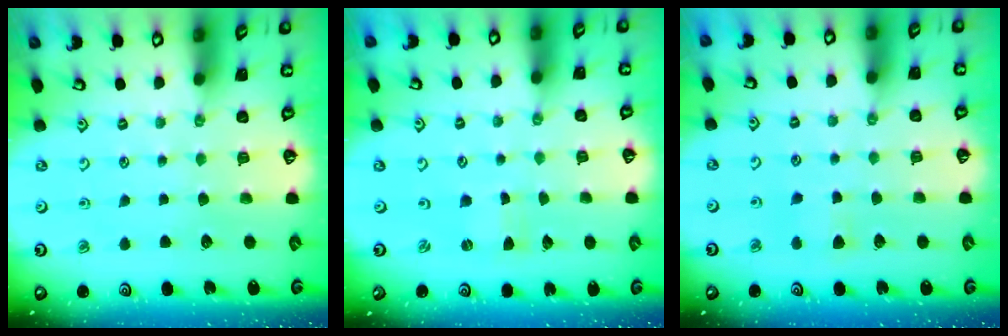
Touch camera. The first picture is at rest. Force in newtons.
{"total": 0.0}
{"total": 5.9, "press": 5.9, "slide": 0.8}